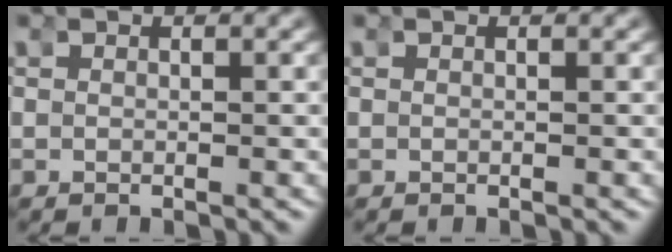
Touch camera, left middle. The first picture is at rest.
{"total": 0.0}